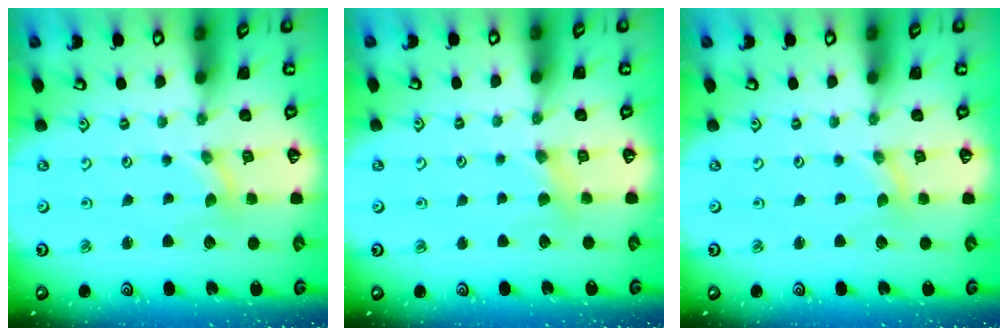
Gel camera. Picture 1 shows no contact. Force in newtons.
{"total": 4.8, "press": 4.8, "slide": 0.5}
{"total": 0.0}